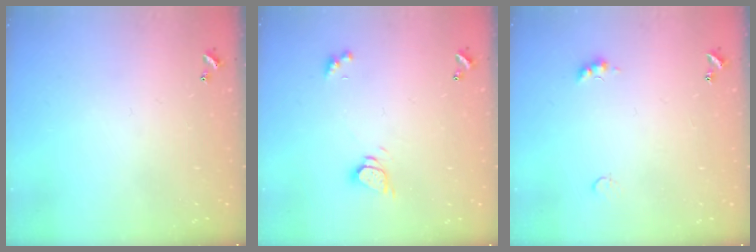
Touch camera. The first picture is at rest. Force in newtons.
{"total": 3.5, "press": 3.4, "slide": 0.4}
{"total": 3.6, "press": 3.6, "slide": 0.6}